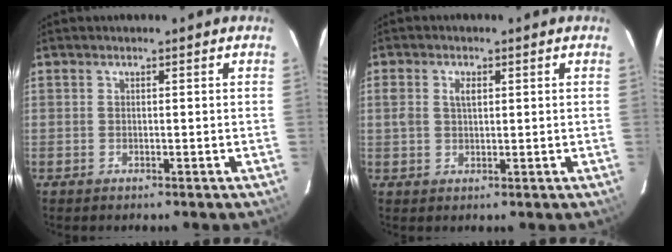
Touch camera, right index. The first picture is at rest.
{"total": 2.8, "force": [0.7, 1.8, 2.1], "torque": [-0.039, 0.006, 0.013]}